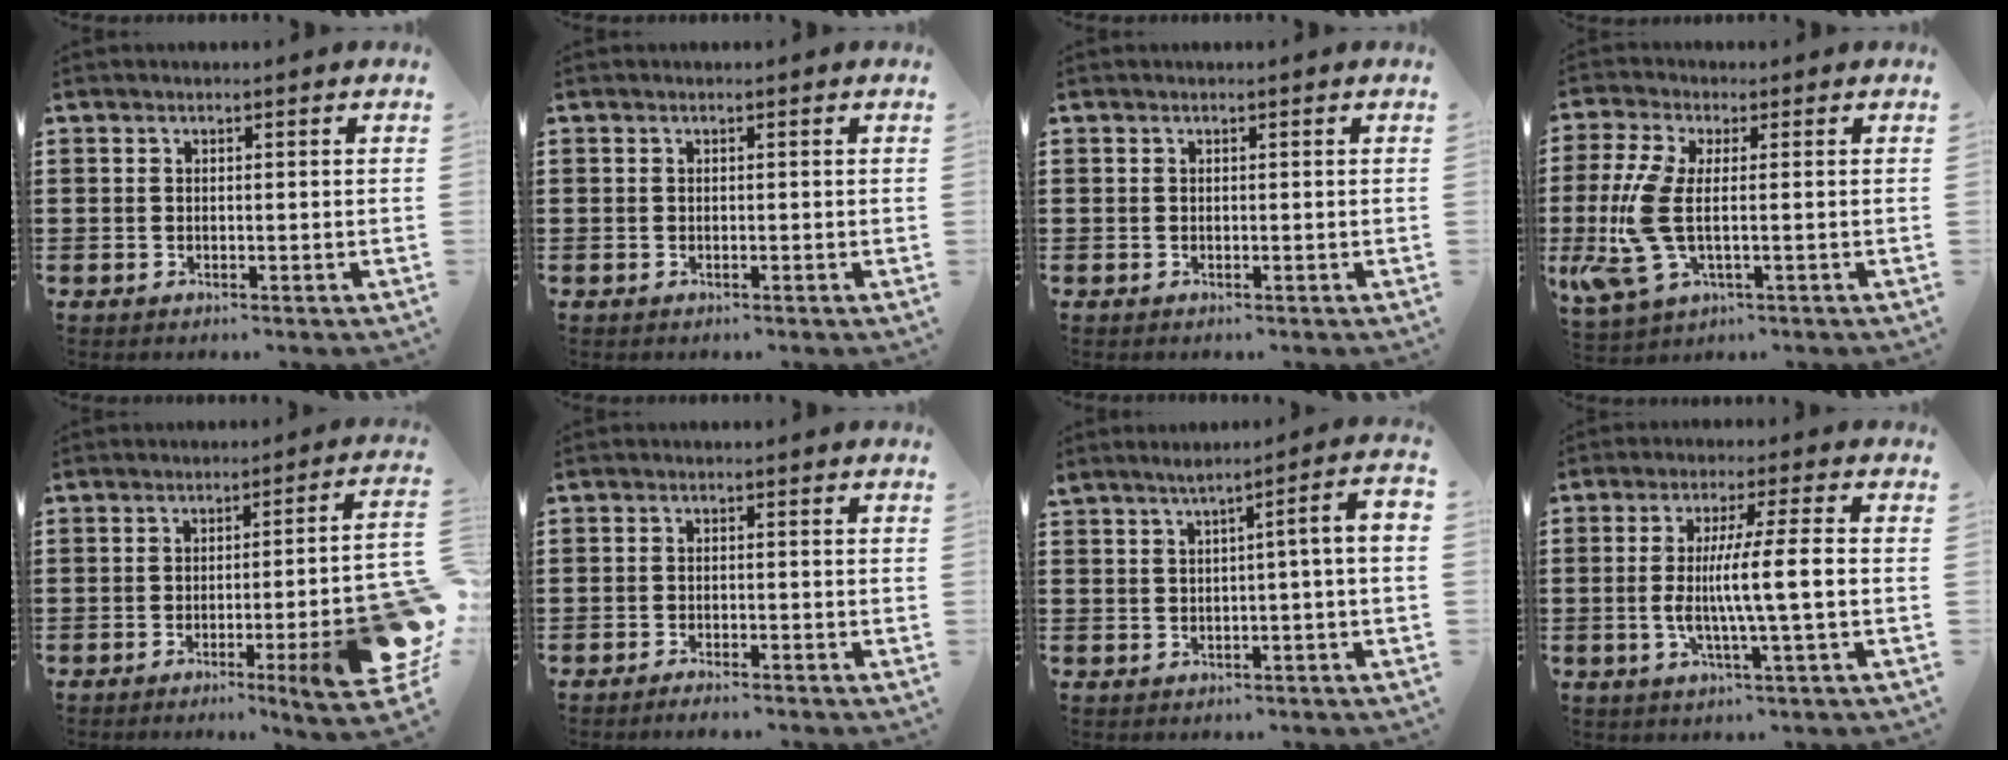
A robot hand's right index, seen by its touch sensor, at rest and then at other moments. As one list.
[{"total": 0.0}, {"total": 0.0}, {"total": 8.8, "force": [-1.1, 3.3, 8.1], "torque": [-0.205, -0.026, -0.024]}, {"total": 9.9, "force": [-3.8, 0.8, 9.1], "torque": [-0.120, -0.021, -0.065]}, {"total": 1.3, "force": [-1.2, -0.1, 0.4], "torque": [-0.008, -0.001, -0.024]}, {"total": 4.3, "force": [0.5, -0.5, 4.2], "torque": [-0.068, -0.011, 0.004]}, {"total": 8.4, "force": [-0.6, 0.1, 8.4], "torque": [-0.147, -0.002, -0.016]}]